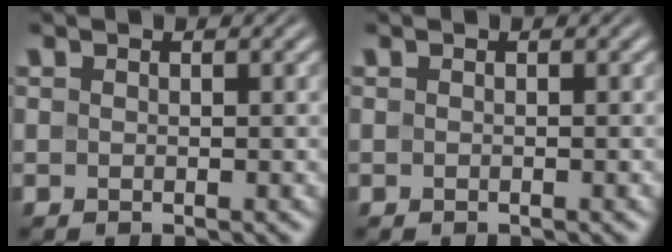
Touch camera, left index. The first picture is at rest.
{"total": 0.5, "force": [-0.2, 0.1, 0.5], "torque": [-0.005, 0.001, -0.004]}